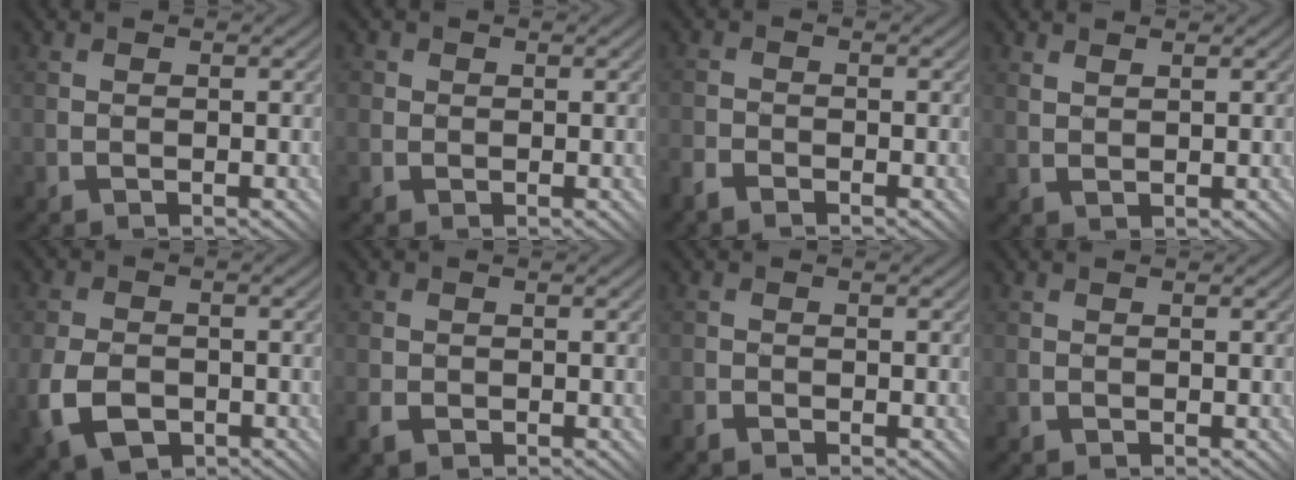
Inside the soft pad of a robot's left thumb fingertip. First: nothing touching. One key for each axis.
{"total": 2.6, "fx": 0.8, "fy": 2.5, "fz": 0.4, "tx": -0.006, "ty": 0.009, "tz": 0.002}
{"total": 2.6, "fx": -2.1, "fy": 1.1, "fz": 1.0, "tx": -0.028, "ty": 0.000, "tz": -0.049}
{"total": 1.3, "fx": 1.2, "fy": 0.0, "fz": 0.5, "tx": -0.014, "ty": 0.001, "tz": 0.026}
{"total": 7.2, "fx": -2.7, "fy": 4.8, "fz": 4.6, "tx": -0.117, "ty": -0.022, "tz": -0.050}
{"total": 2.0, "fx": -0.8, "fy": 1.6, "fz": 0.8, "tx": -0.025, "ty": -0.004, "tz": -0.022}
{"total": 1.1, "fx": -1.0, "fy": 0.4, "fz": 0.1, "tx": -0.005, "ty": 0.000, "tz": -0.026}
{"total": 0.0}